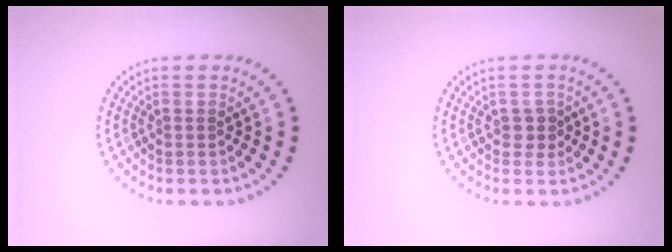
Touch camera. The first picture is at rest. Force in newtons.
{"total": 1.2, "press": 1.1, "slide": 0.6}